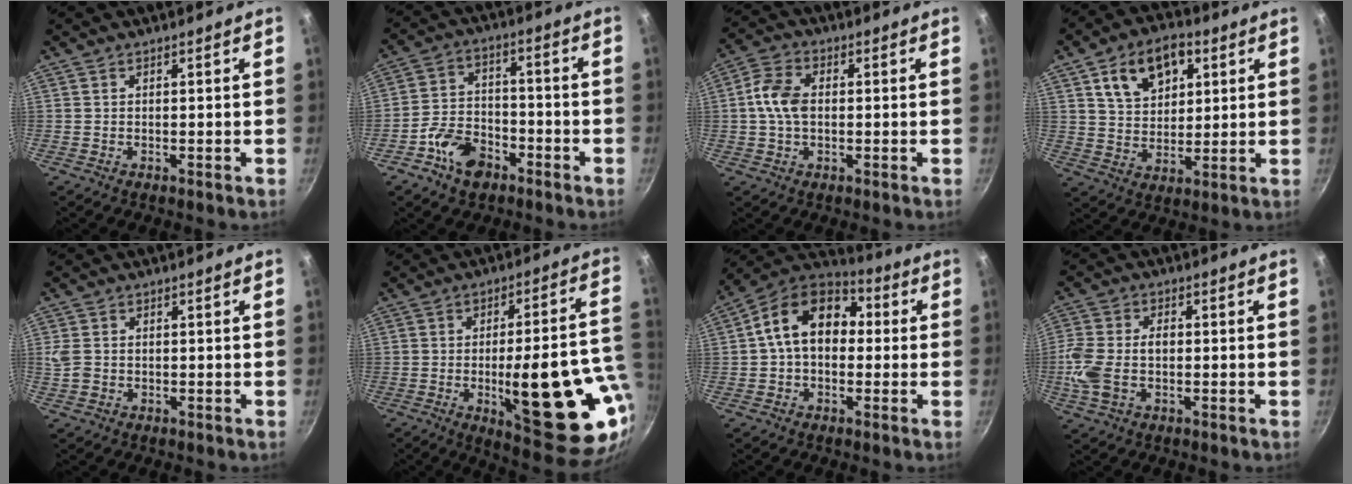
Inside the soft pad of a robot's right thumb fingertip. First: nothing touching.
{"total": 9.5, "force": [-5.4, 6.0, 5.1], "torque": [-0.072, 0.046, -0.104]}
{"total": 7.6, "force": [0.1, 5.1, 5.7], "torque": [-0.109, 0.017, -0.004]}
{"total": 12.9, "force": [5.2, 8.5, 8.2], "torque": [-0.102, -0.005, 0.087]}
{"total": 3.5, "force": [-0.4, 2.8, 2.0], "torque": [-0.044, 0.000, -0.007]}
{"total": 24.8, "force": [-5.2, 8.0, 22.9], "torque": [-0.272, 0.002, -0.058]}
{"total": 14.6, "force": [1.5, 10.4, 10.1], "torque": [-0.130, 0.035, 0.004]}
{"total": 9.7, "force": [-1.3, 6.1, 7.4], "torque": [-0.156, 0.011, -0.033]}